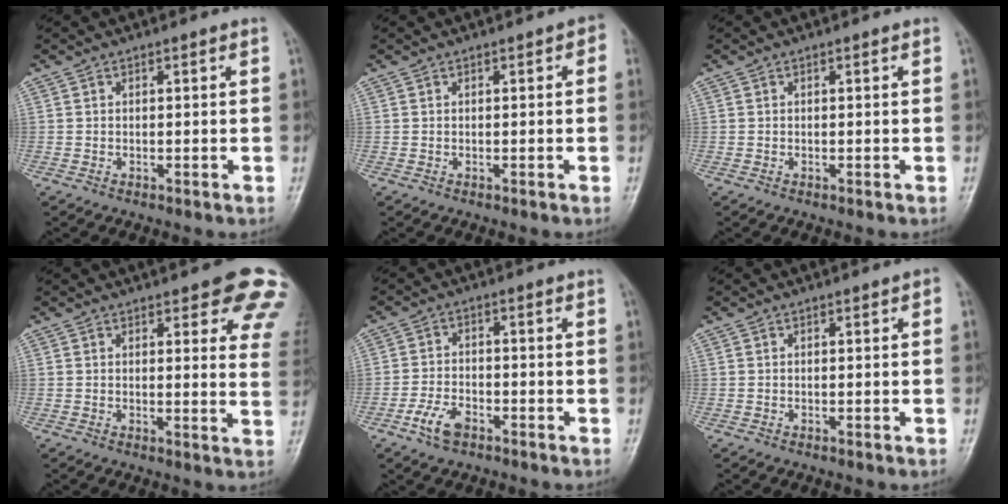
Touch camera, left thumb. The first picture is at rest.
{"total": 1.7, "force": [0.2, 0.8, 1.4], "torque": [-0.004, 0.004, -0.007]}
{"total": 0.0}
{"total": 12.9, "force": [7.9, 4.2, 9.4], "torque": [-0.072, -0.034, 0.073]}
{"total": 5.1, "force": [-3.0, 2.7, 3.1], "torque": [-0.062, 0.016, -0.058]}
{"total": 0.6, "force": [0.1, 0.3, 0.6], "torque": [-0.001, 0.003, -0.002]}